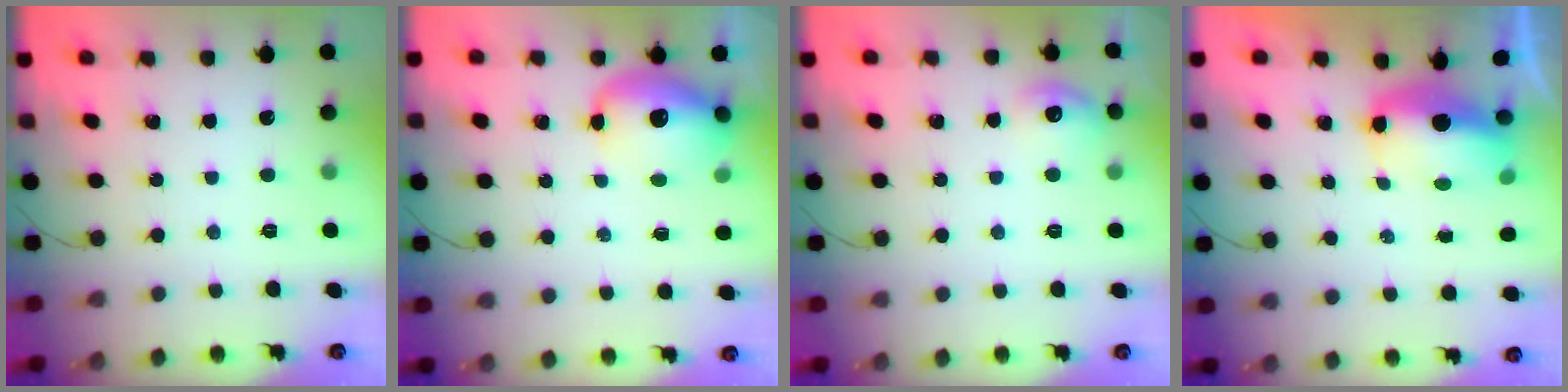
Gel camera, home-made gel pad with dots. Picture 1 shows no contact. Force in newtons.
{"total": 11.4, "press": 11.1, "slide": 2.5}
{"total": 8.5, "press": 8.4, "slide": 1.5}
{"total": 9.4, "press": 9.2, "slide": 2.0}